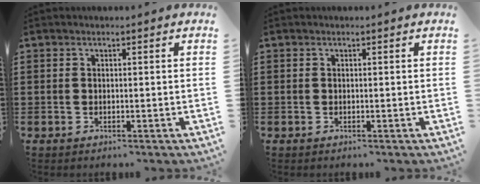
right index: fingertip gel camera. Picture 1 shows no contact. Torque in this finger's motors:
{"motor_torque": [-0.06, 0.05, 0.00, 0.00]}